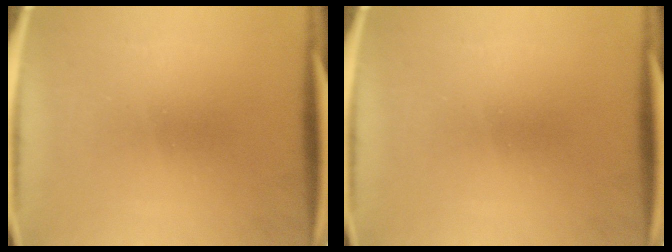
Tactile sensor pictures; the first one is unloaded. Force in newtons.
{"total": 0.0}